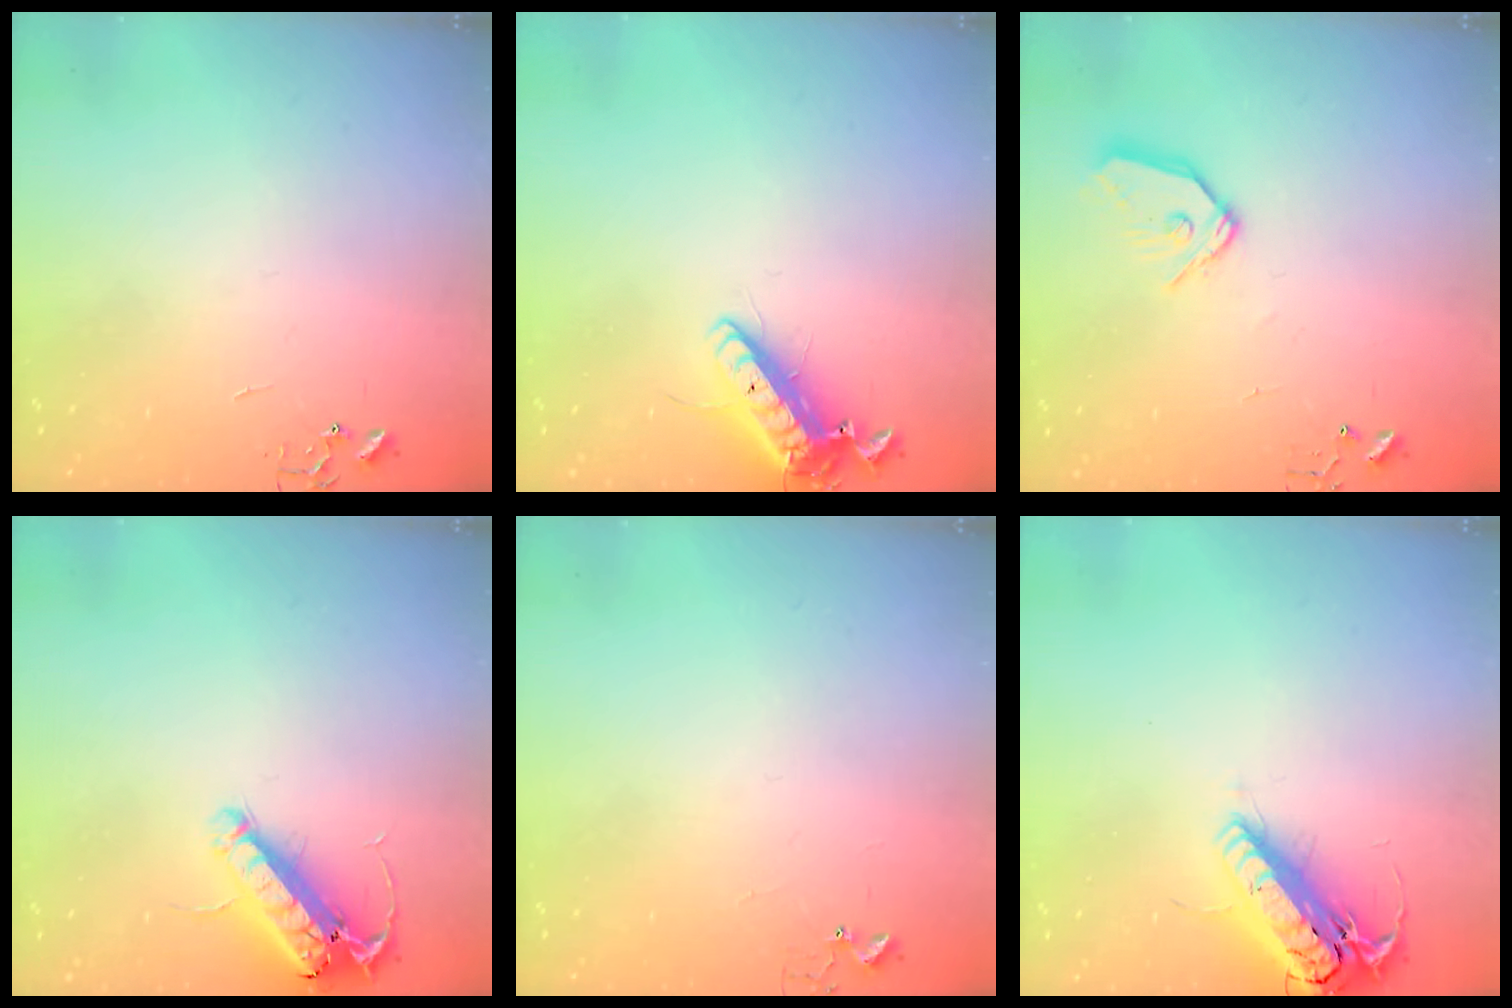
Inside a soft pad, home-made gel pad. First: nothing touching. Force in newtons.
{"total": 14.5, "press": 14.2, "slide": 2.9}
{"total": 9.9, "press": 9.8, "slide": 1.2}
{"total": 14.7, "press": 14.5, "slide": 2.6}
{"total": 2.7, "press": 2.7, "slide": 0.2}
{"total": 17.8, "press": 17.5, "slide": 3.4}